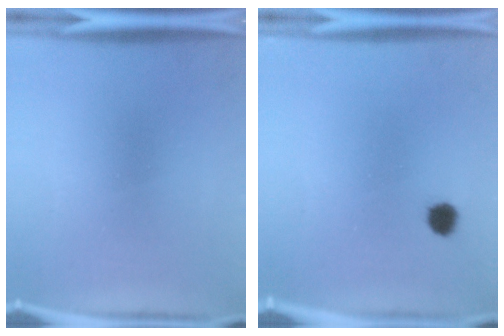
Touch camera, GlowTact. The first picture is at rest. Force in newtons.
{"total": 2.5}